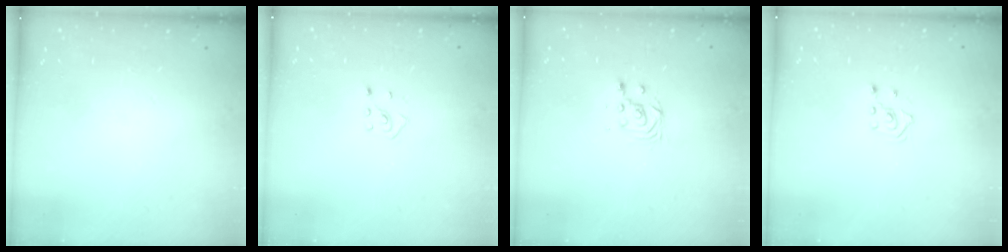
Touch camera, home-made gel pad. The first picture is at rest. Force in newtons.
{"total": 2.7, "press": 2.6, "slide": 0.9}
{"total": 3.7, "press": 3.7, "slide": 0.3}
{"total": 2.1, "press": 1.8, "slide": 0.9}